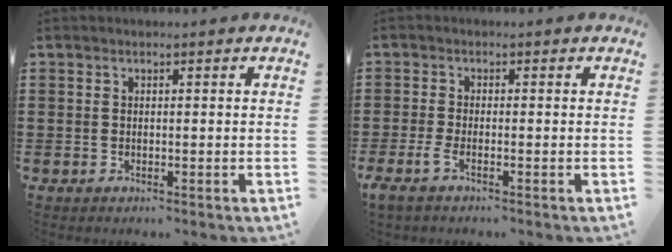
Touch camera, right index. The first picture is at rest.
{"total": 2.0, "force": [-1.2, 0.3, 1.6], "torque": [-0.049, -0.010, -0.028]}